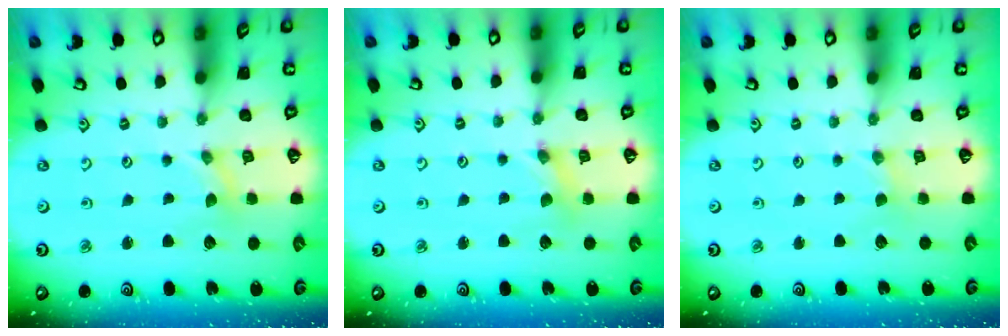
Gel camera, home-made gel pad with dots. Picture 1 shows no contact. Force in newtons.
{"total": 1.0, "press": 1.0, "slide": 0.2}
{"total": 0.0}